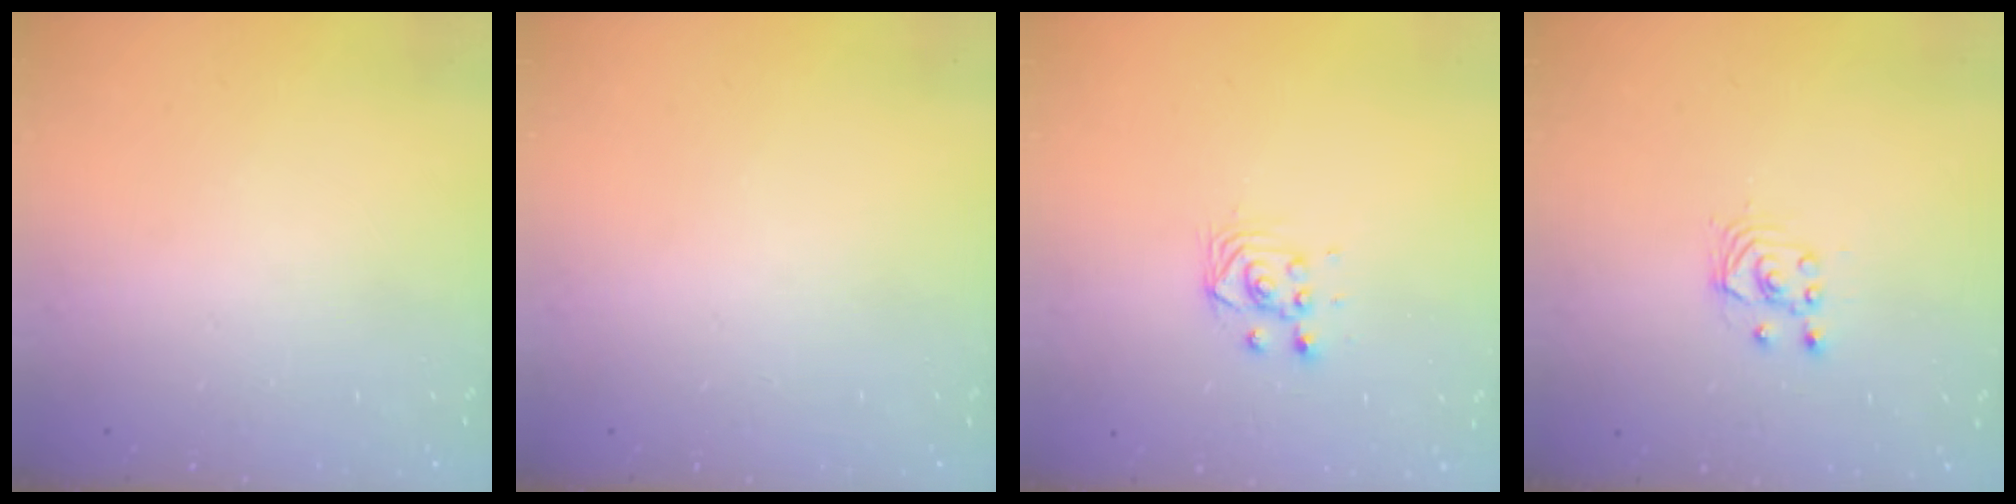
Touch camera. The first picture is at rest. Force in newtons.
{"total": 0.0}
{"total": 3.0, "press": 3.0, "slide": 0.1}
{"total": 2.5, "press": 2.5, "slide": 0.2}